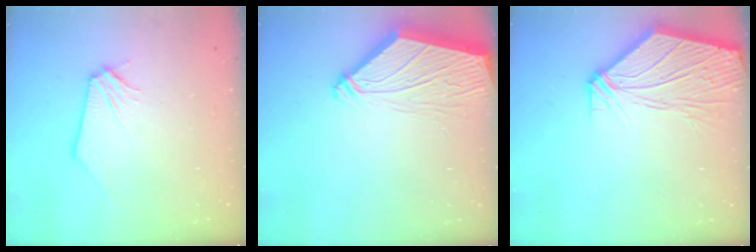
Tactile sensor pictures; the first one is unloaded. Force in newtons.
{"total": 4.3, "press": 4.2, "slide": 0.5}
{"total": 12.0, "press": 11.9, "slide": 1.6}